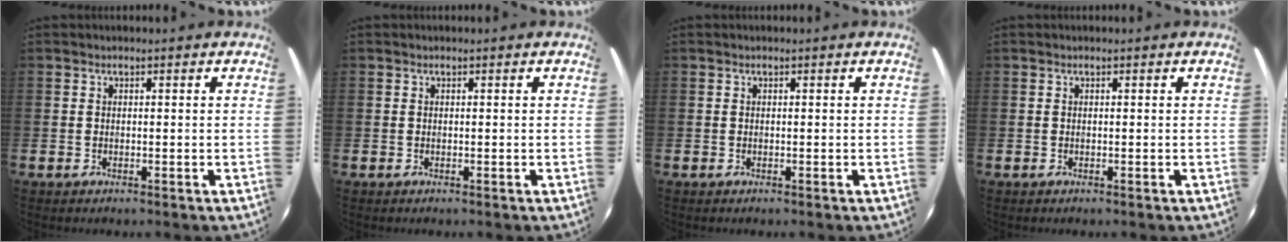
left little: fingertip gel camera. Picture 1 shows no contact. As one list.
[{"total": 0.0}, {"total": 0.0}, {"total": 0.0}]